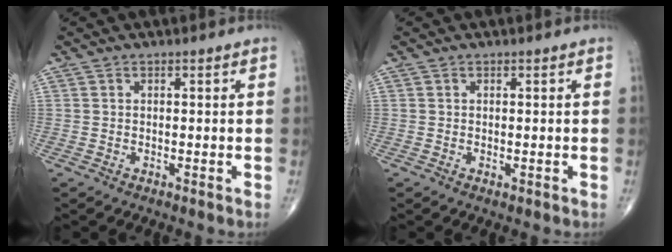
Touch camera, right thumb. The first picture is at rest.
{"total": 0.6, "force": [-0.1, 0.3, 0.6], "torque": [-0.012, -0.004, 0.000]}